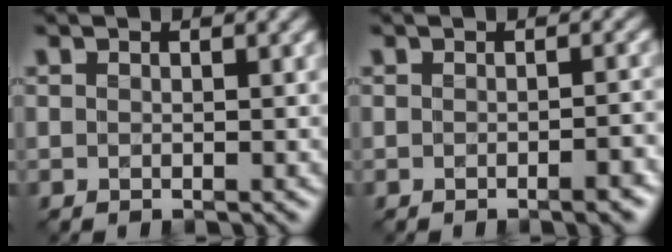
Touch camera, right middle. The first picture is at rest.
{"total": 2.2, "force": [-1.3, 0.5, 1.8], "torque": [-0.018, 0.003, -0.022]}